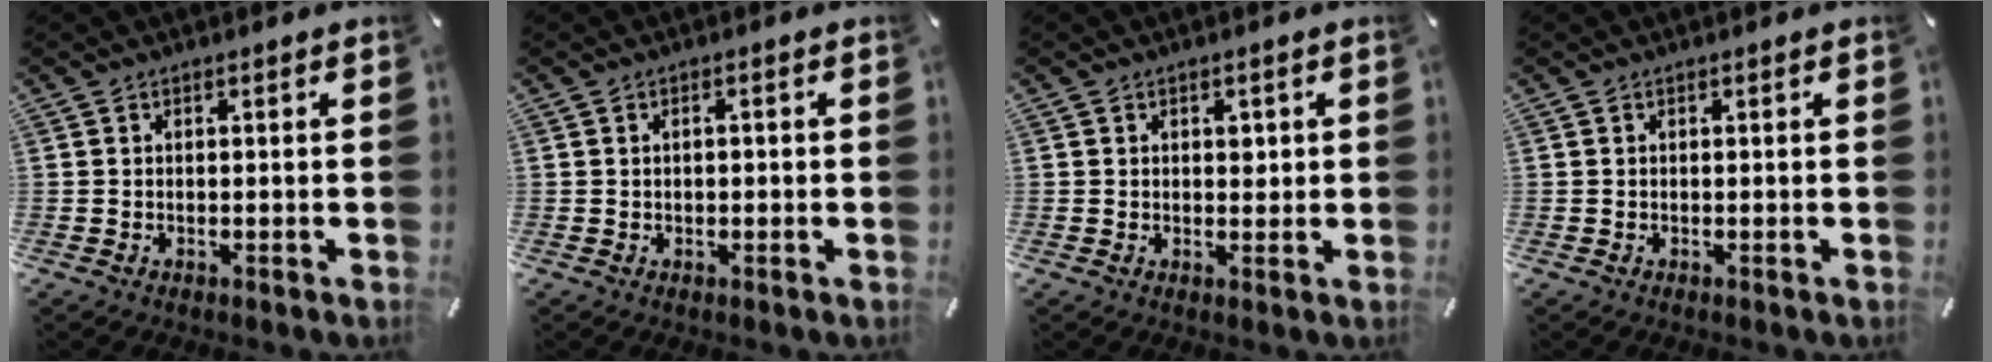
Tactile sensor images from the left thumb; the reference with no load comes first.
{"total": 1.1, "force": [-0.1, 0.6, 1.0], "torque": [-0.019, 0.003, -0.003]}
{"total": 2.0, "force": [0.5, 1.6, 1.1], "torque": [0.000, -0.002, 0.003]}
{"total": 0.0}